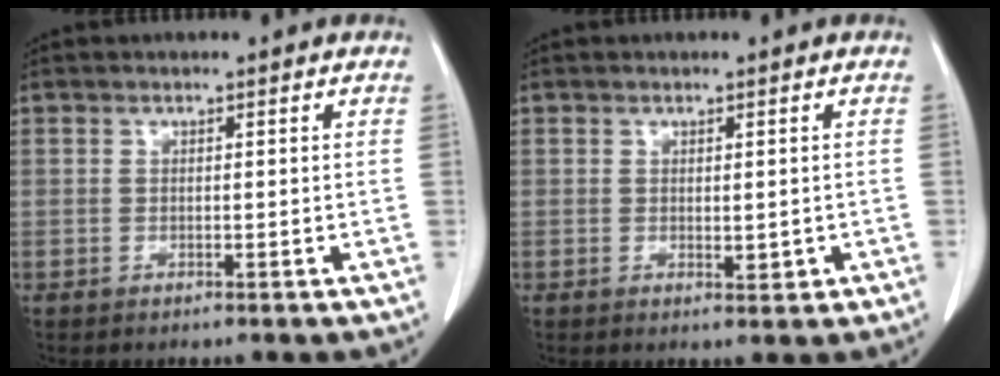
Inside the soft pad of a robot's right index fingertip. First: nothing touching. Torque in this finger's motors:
{"motor_torque": [-0.01, 0.06, 0.00, 0.01]}